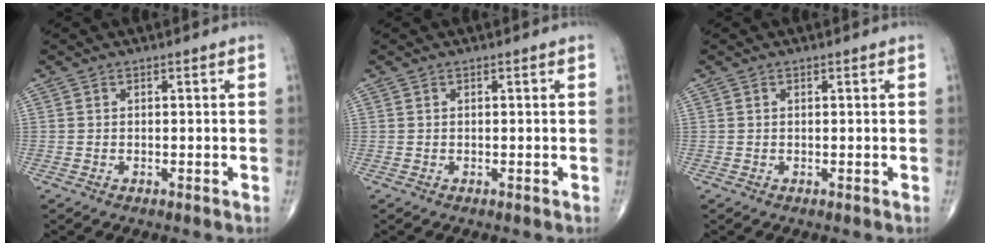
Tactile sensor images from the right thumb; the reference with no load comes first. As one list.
[{"total": 0.0}, {"total": 0.0}]